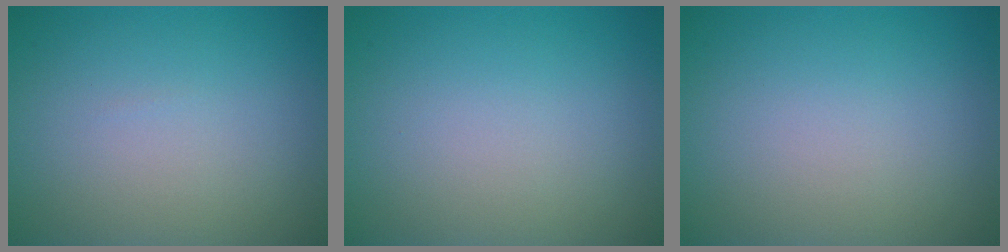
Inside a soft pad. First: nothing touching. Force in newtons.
{"total": 0.0}
{"total": 0.0}